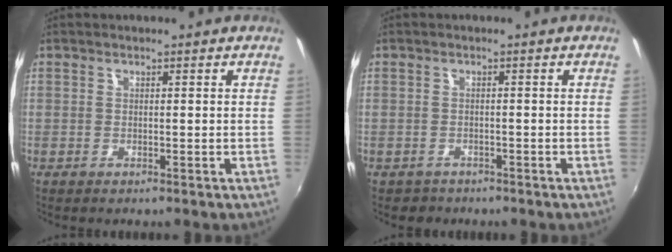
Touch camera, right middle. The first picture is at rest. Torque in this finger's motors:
{"motor_torque": [0.25, -0.30, -0.02, -0.01]}